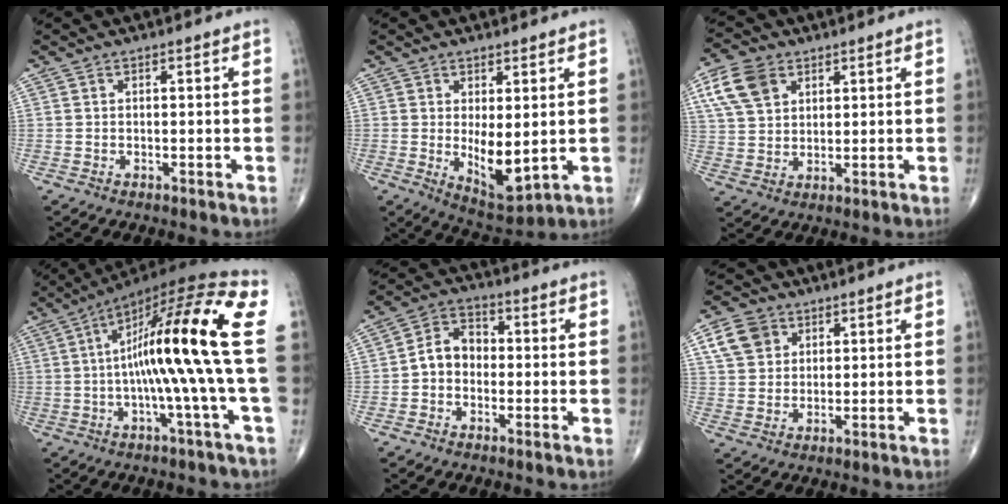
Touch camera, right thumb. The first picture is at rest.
{"total": 8.3, "force": [0.0, 3.3, 7.6], "torque": [-0.105, -0.024, 0.019]}
{"total": 9.2, "force": [4.2, 6.3, 5.3], "torque": [-0.093, -0.004, 0.081]}
{"total": 18.1, "force": [-0.3, -0.1, 18.1], "torque": [-0.315, 0.037, -0.015]}
{"total": 6.5, "force": [-0.9, 5.1, 3.9], "torque": [-0.050, 0.028, -0.032]}
{"total": 7.0, "force": [3.1, 5.5, 2.9], "torque": [-0.034, -0.004, 0.057]}